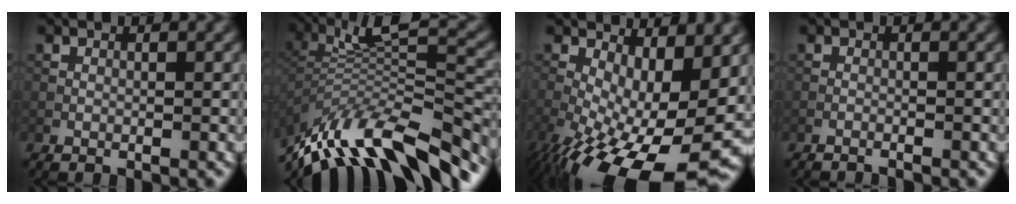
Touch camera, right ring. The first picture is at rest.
{"total": 11.4, "force": [-6.9, 4.2, 8.0], "torque": [-0.156, 0.024, -0.117]}
{"total": 15.8, "force": [-4.1, 6.9, 13.6], "torque": [-0.235, -0.032, -0.049]}
{"total": 0.6, "force": [-0.6, 0.0, 0.2], "torque": [-0.010, 0.000, -0.013]}